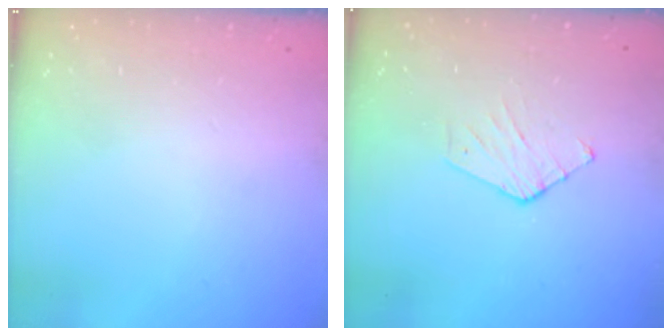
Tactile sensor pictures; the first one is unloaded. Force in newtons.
{"total": 4.2, "press": 4.2, "slide": 0.3}